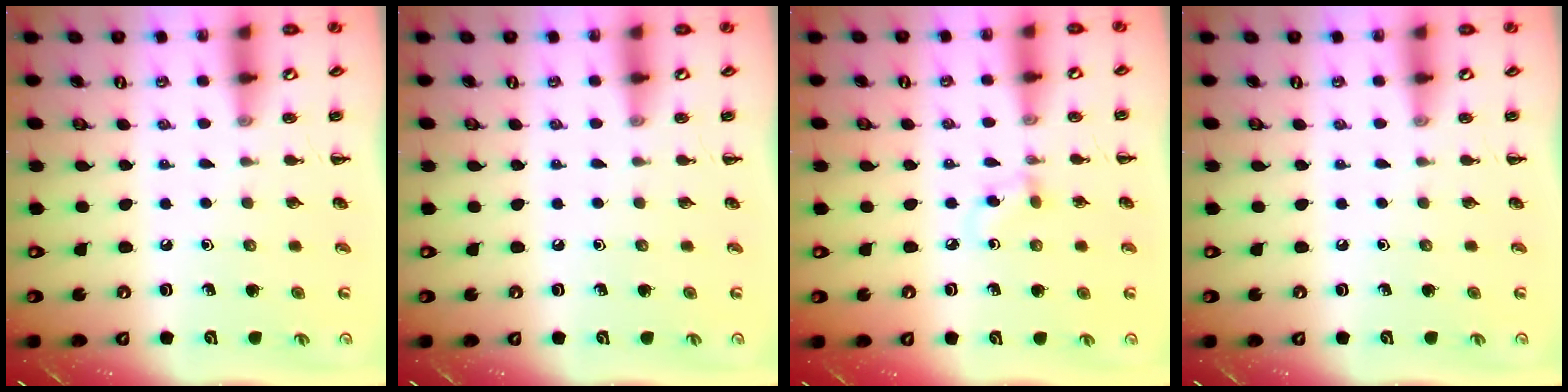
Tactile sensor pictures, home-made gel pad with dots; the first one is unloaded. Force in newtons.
{"total": 0.0}
{"total": 5.1, "press": 4.8, "slide": 1.8}
{"total": 0.0}